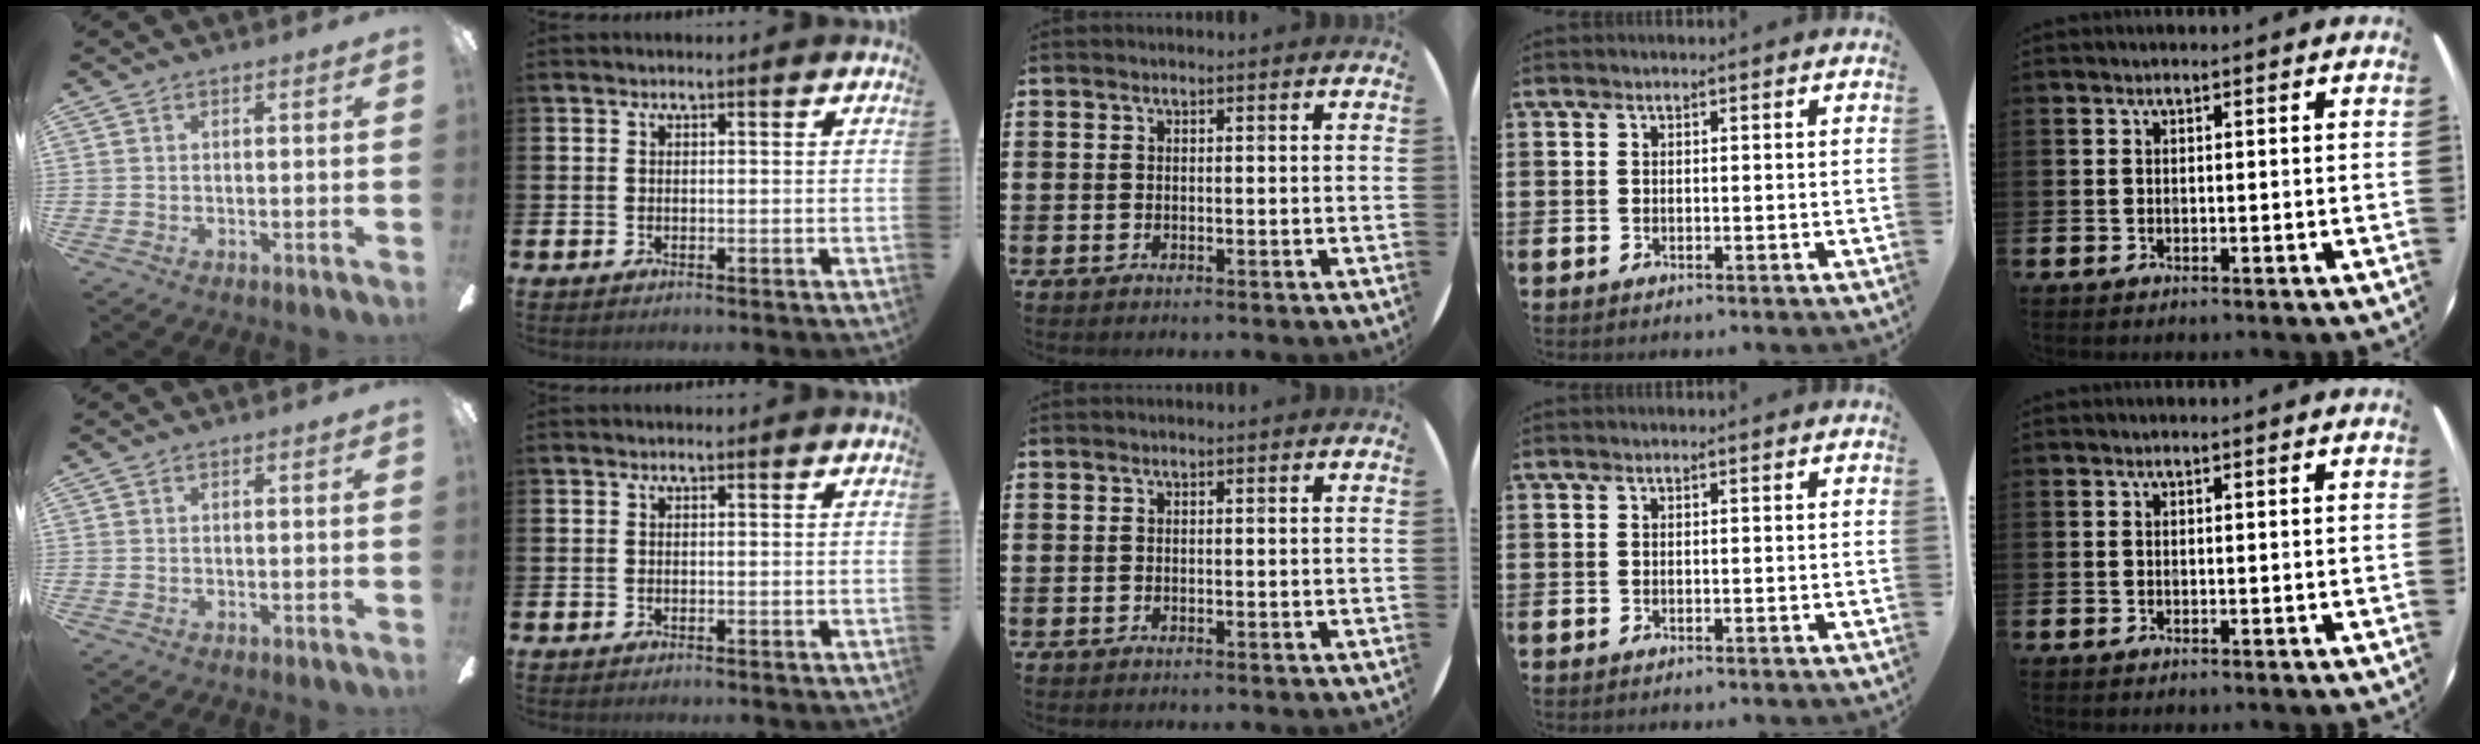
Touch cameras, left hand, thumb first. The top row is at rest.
{}